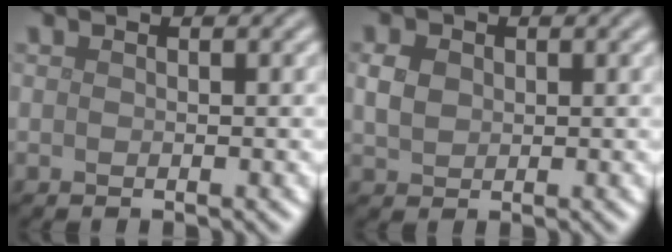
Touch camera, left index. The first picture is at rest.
{"total": 2.2, "force": [0.4, 1.8, 1.2], "torque": [-0.027, 0.002, 0.006]}